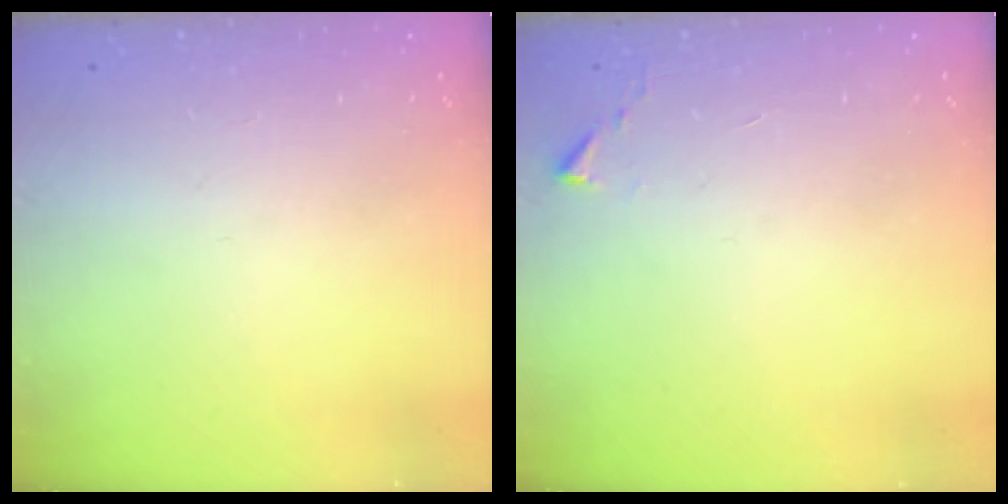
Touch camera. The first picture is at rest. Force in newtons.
{"total": 2.7, "press": 2.7, "slide": 0.5}